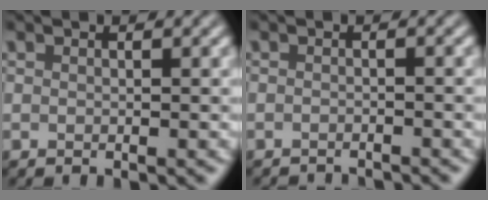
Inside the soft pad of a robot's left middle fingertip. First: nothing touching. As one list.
[{"total": 2.1, "force": [-2.0, 0.1, 0.3], "torque": [0.003, -0.009, -0.030]}]